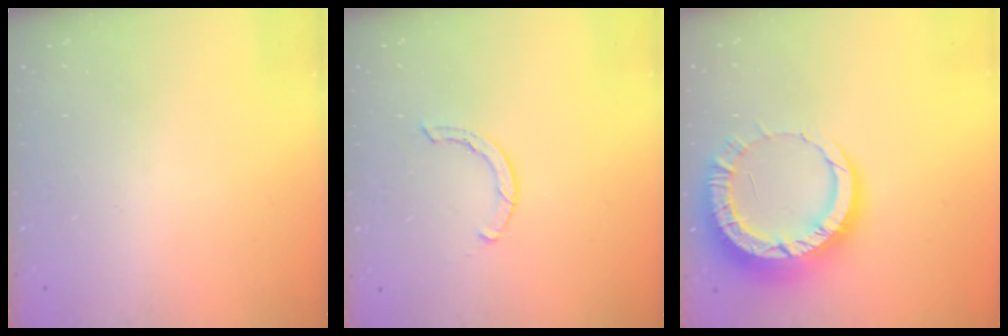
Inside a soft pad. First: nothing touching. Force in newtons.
{"total": 1.7, "press": 1.6, "slide": 0.3}
{"total": 12.4, "press": 12.3, "slide": 1.2}